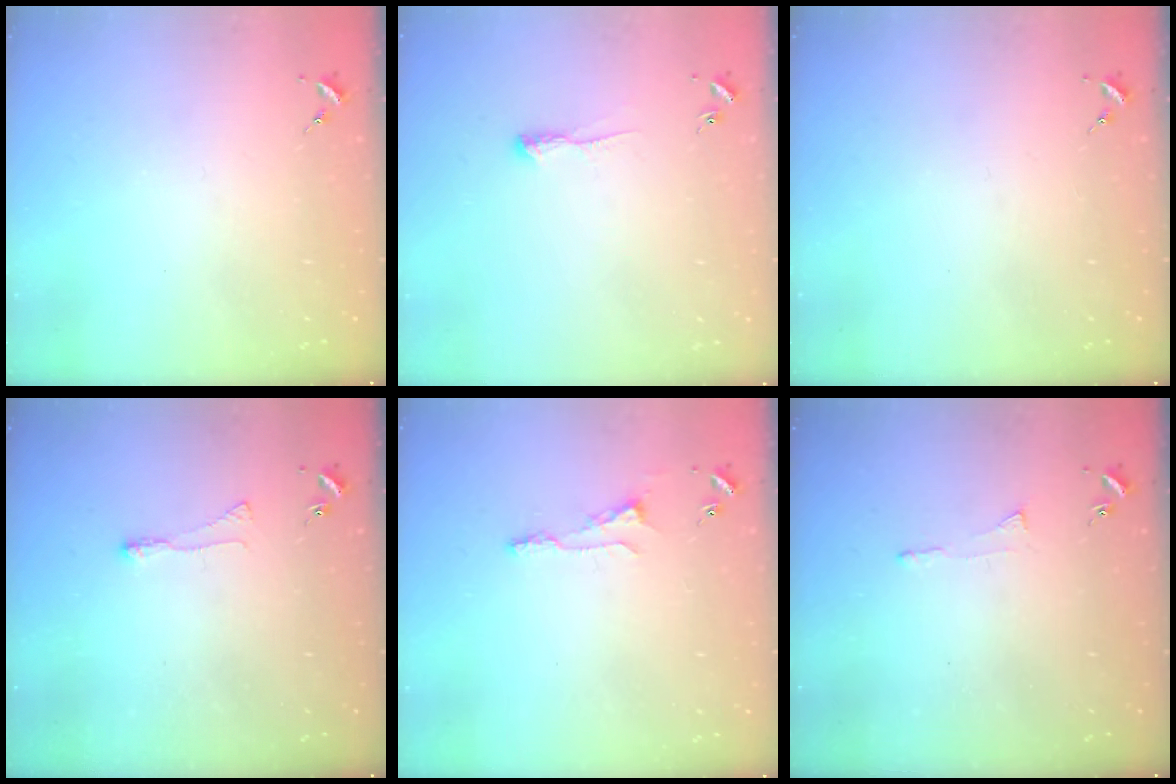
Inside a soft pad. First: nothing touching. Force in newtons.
{"total": 4.9, "press": 4.8, "slide": 0.8}
{"total": 0.0}
{"total": 3.0, "press": 2.9, "slide": 0.6}
{"total": 5.9, "press": 5.9, "slide": 0.6}
{"total": 3.0, "press": 2.9, "slide": 0.5}